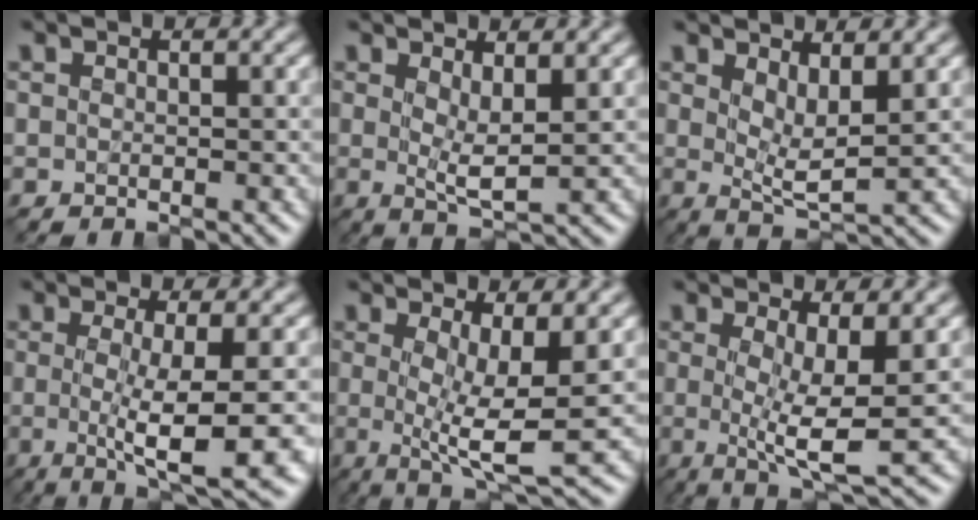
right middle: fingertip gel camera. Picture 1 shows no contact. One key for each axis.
{"total": 2.1, "fx": 0.6, "fy": 0.3, "fz": 2.0, "tx": -0.042, "ty": -0.007, "tz": 0.011}
{"total": 2.6, "fx": 1.0, "fy": 0.6, "fz": 2.3, "tx": -0.047, "ty": -0.011, "tz": 0.021}
{"total": 6.2, "fx": -1.1, "fy": 0.4, "fz": 6.1, "tx": -0.102, "ty": -0.012, "tz": -0.018}
{"total": 5.0, "fx": -0.2, "fy": 0.7, "fz": 4.9, "tx": -0.088, "ty": -0.011, "tz": -0.002}
{"total": 4.4, "fx": -0.2, "fy": 0.4, "fz": 4.4, "tx": -0.078, "ty": -0.009, "tz": -0.004}